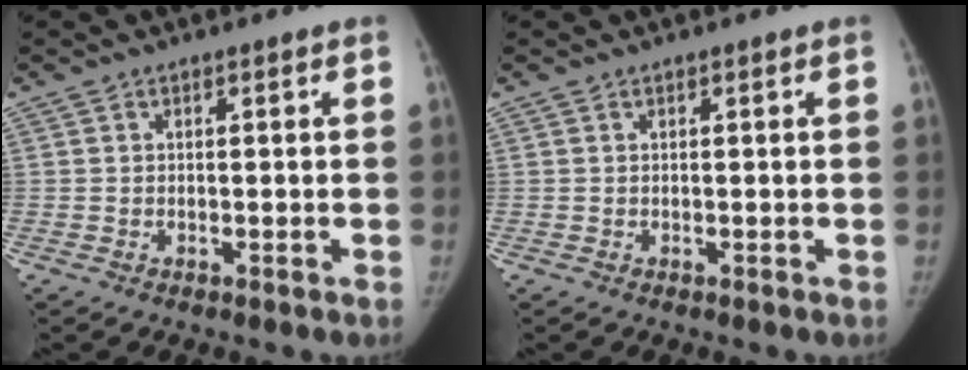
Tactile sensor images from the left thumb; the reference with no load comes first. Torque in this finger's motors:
{"motor_torque": [0.09, -0.02, 0.17, -0.17, 0.04]}